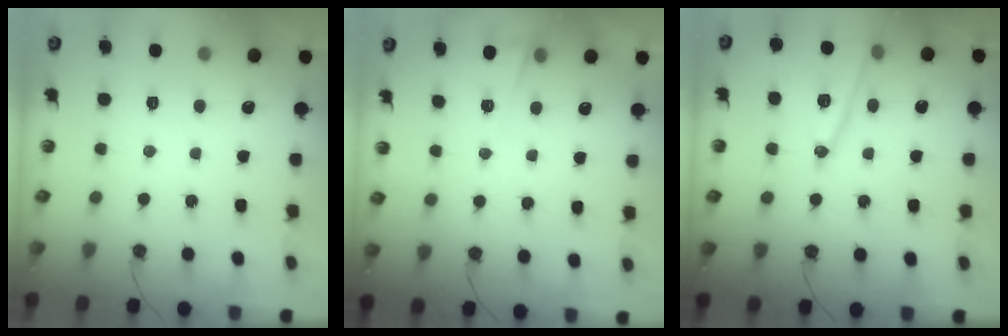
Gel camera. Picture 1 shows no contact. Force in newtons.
{"total": 2.8, "press": 2.3, "slide": 1.6}
{"total": 12.3, "press": 11.8, "slide": 3.4}